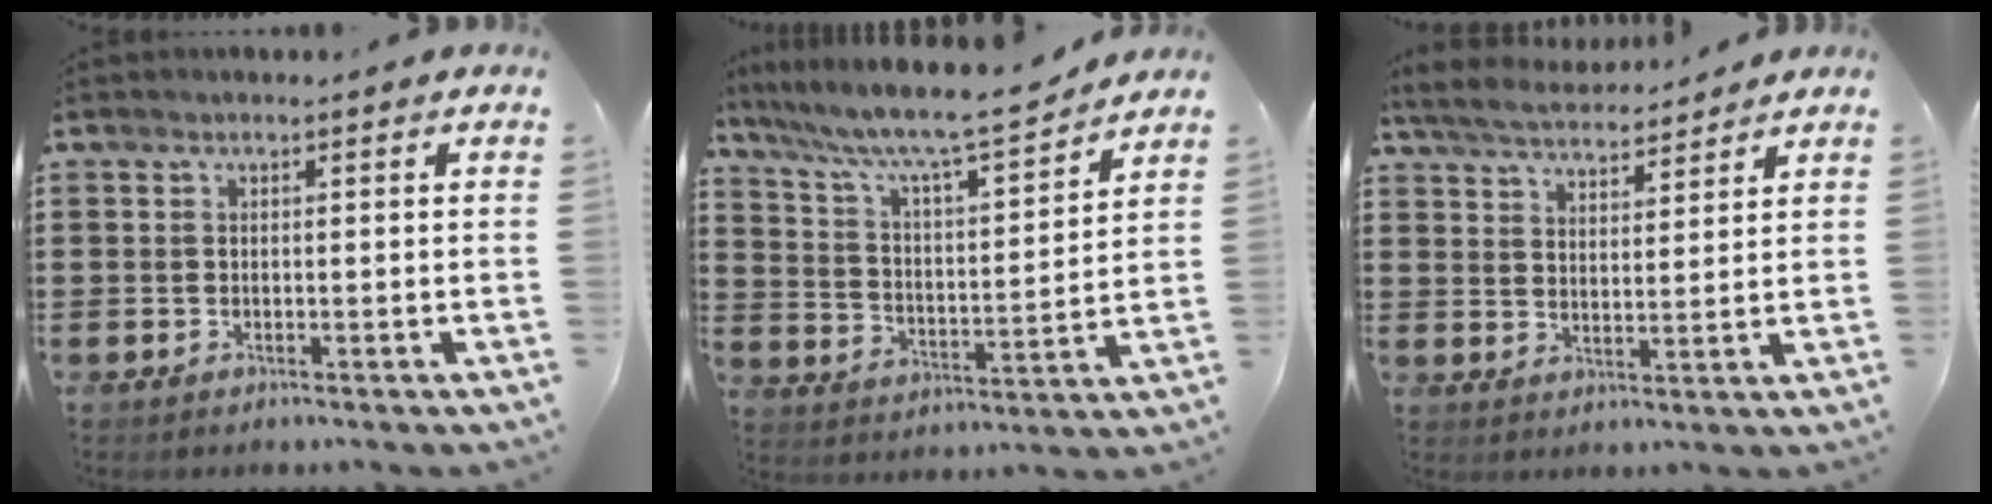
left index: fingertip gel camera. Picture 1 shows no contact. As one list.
[{"total": 7.8, "force": [6.8, 0.5, 3.8], "torque": [-0.102, -0.045, 0.108]}, {"total": 5.0, "force": [4.8, 0.7, 1.0], "torque": [-0.040, -0.021, 0.085]}]